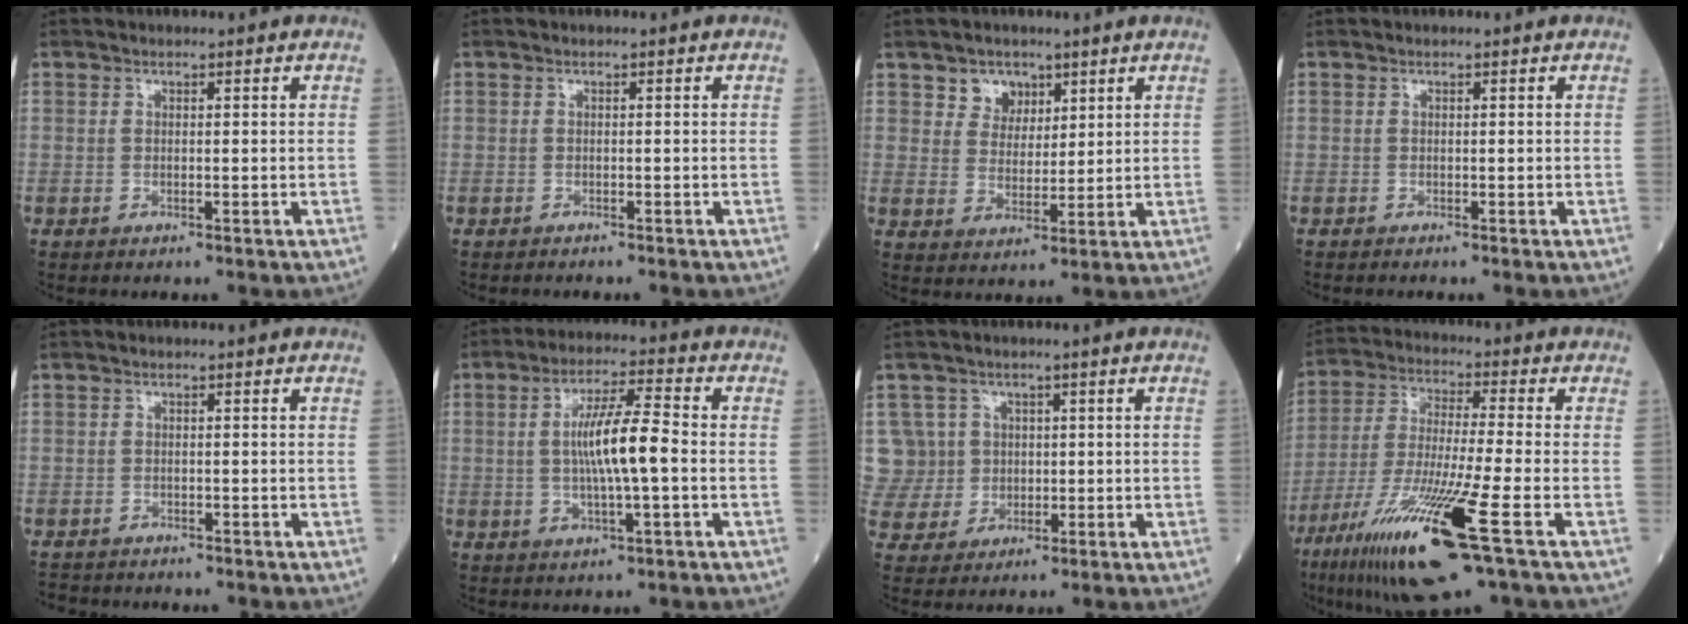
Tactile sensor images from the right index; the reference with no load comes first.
{"total": 1.2, "force": [-1.1, 0.3, 0.4], "torque": [-0.010, -0.001, -0.015]}
{"total": 4.5, "force": [2.8, 3.4, 1.0], "torque": [-0.014, 0.004, 0.051]}
{"total": 0.0}
{"total": 2.6, "force": [-2.4, 0.8, -0.3], "torque": [0.002, -0.005, -0.045]}
{"total": 8.9, "force": [-0.3, 0.8, 8.9], "torque": [-0.160, 0.007, -0.010]}
{"total": 8.0, "force": [1.6, 7.8, 0.0], "torque": [-0.004, 0.036, 0.046]}
{"total": 17.3, "force": [-8.5, 0.2, 15.0], "torque": [-0.310, -0.047, -0.158]}